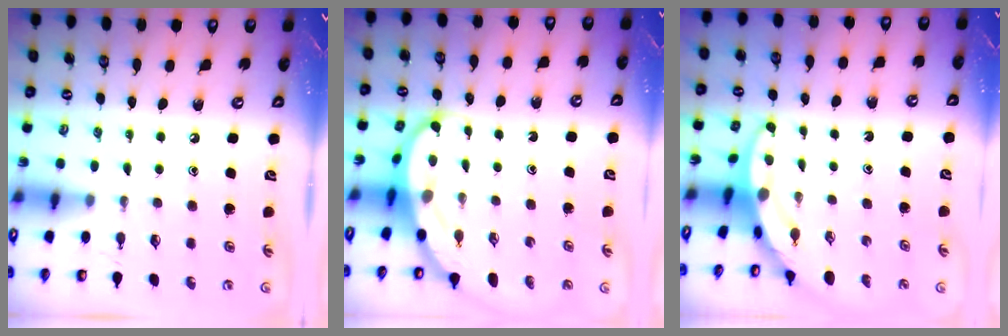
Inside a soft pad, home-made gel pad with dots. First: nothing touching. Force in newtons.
{"total": 6.6, "press": 6.5, "slide": 1.2}
{"total": 3.3, "press": 3.3, "slide": 0.2}